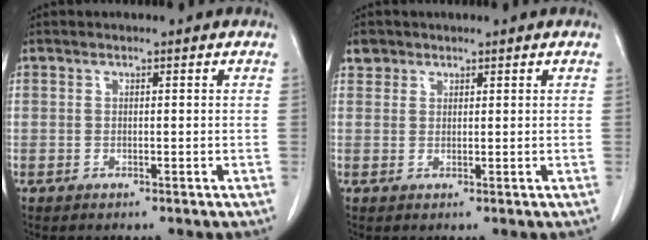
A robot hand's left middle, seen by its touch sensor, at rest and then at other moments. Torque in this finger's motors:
{"motor_torque": [0.03, -0.02, 0.01, 0.01]}